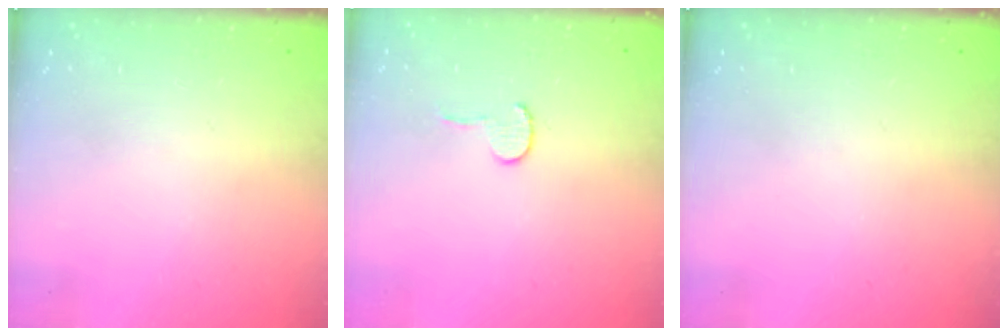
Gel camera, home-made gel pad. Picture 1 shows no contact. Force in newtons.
{"total": 4.5, "press": 4.4, "slide": 0.4}
{"total": 0.0}